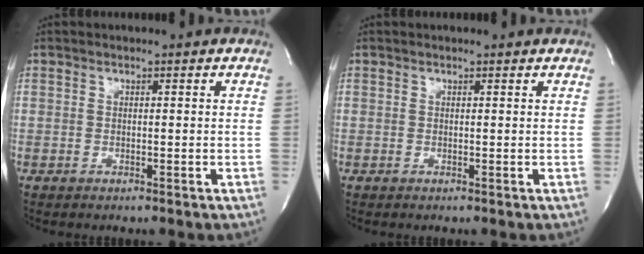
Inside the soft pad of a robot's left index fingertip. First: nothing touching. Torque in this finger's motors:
{"motor_torque": [0.15, -0.08, -0.09, -0.03]}